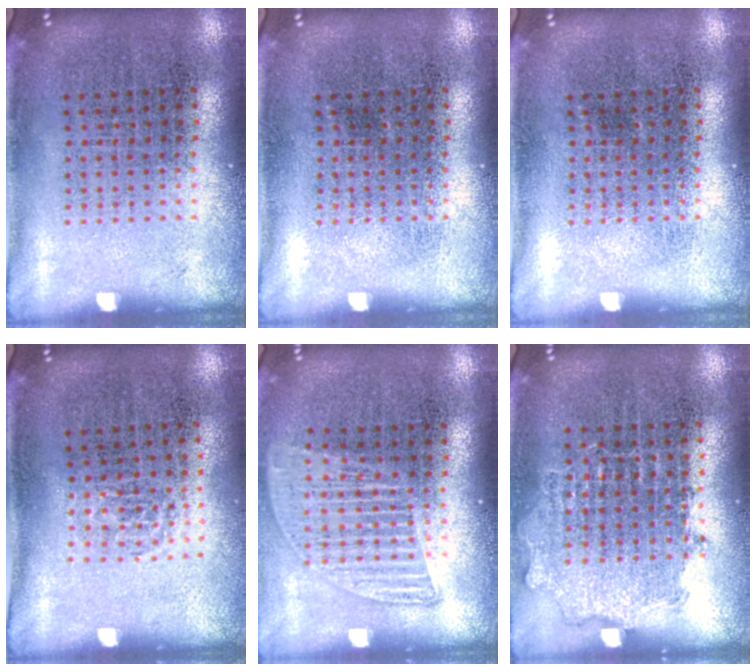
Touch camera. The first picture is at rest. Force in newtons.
{"total": 0.0}
{"total": 0.0}
{"total": 0.5, "press": 0.4, "slide": 0.4}
{"total": 1.2, "press": 1.1, "slide": 0.5}
{"total": 0.9, "press": 0.9, "slide": 0.3}